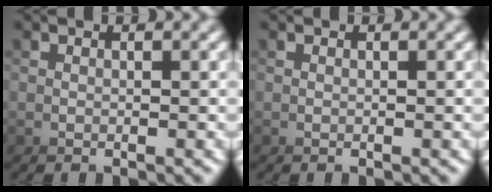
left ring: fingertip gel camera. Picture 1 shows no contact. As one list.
[{"total": 0.0}]